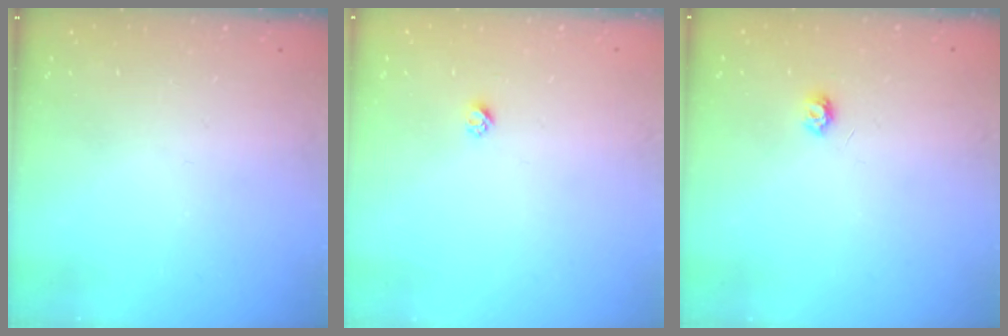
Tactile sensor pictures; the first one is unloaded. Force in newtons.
{"total": 2.3, "press": 2.3, "slide": 0.2}
{"total": 3.9, "press": 3.9, "slide": 0.5}